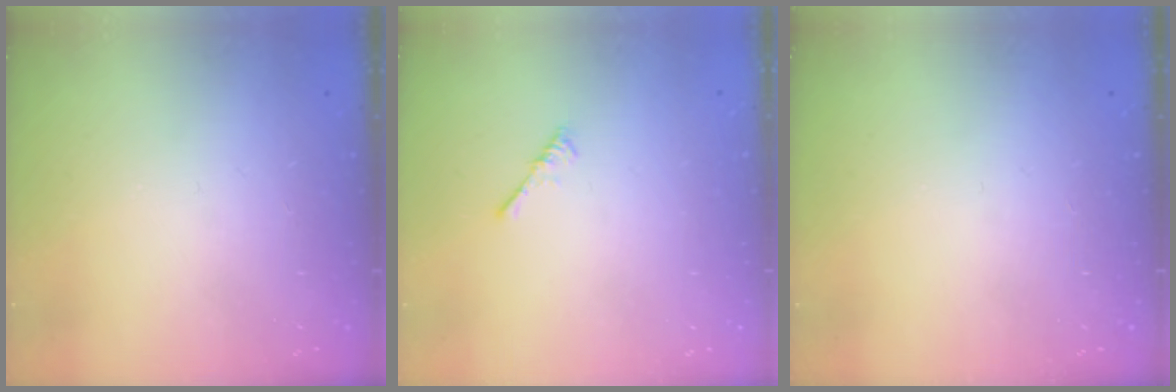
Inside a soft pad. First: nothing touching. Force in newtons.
{"total": 0.0}
{"total": 0.0}